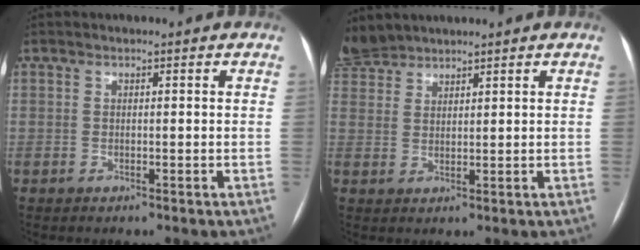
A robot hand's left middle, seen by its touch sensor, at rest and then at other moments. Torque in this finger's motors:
{"motor_torque": [0.12, -0.72, 0.01, 0.07]}